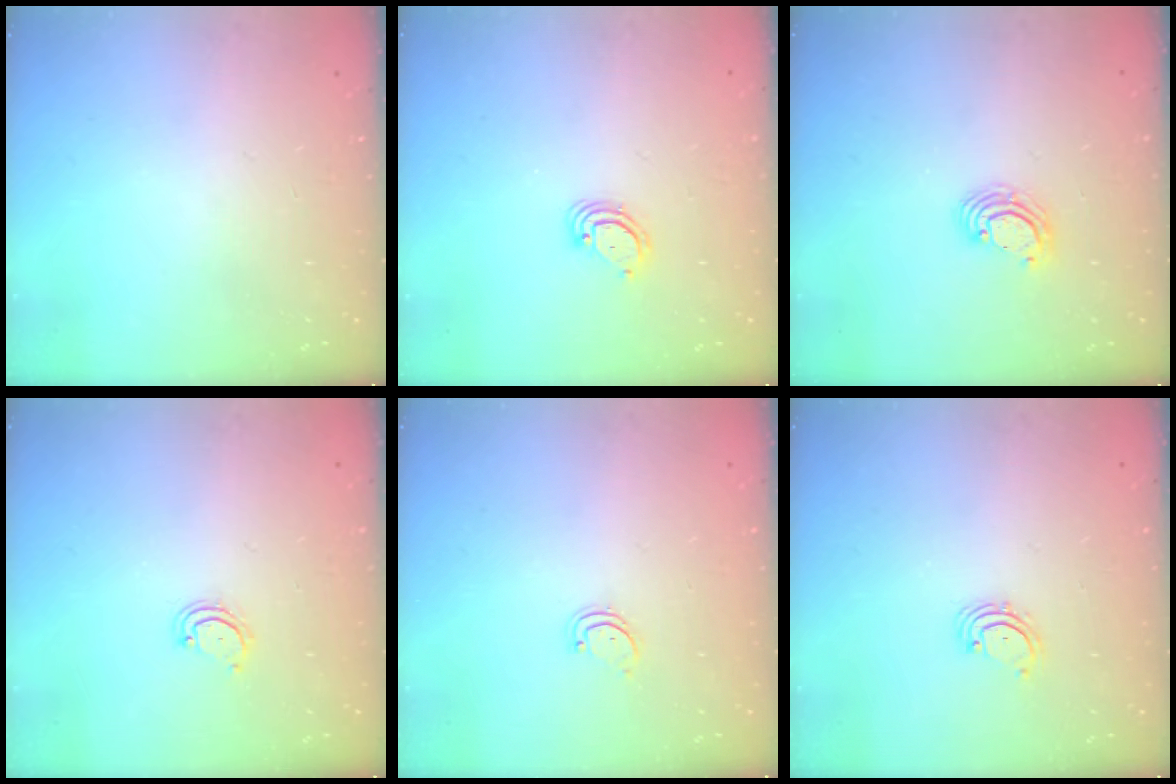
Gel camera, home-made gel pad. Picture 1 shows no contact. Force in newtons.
{"total": 3.8, "press": 3.8, "slide": 0.3}
{"total": 3.6, "press": 3.6, "slide": 0.2}
{"total": 4.0, "press": 3.9, "slide": 0.4}
{"total": 1.9, "press": 1.9, "slide": 0.2}
{"total": 2.3, "press": 2.3, "slide": 0.5}